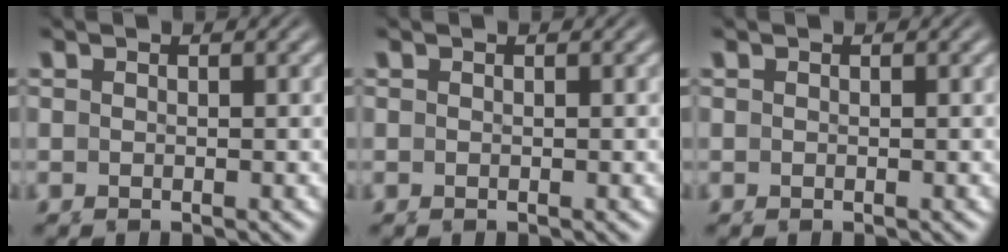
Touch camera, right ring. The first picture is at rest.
{"total": 0.0}
{"total": 0.0}